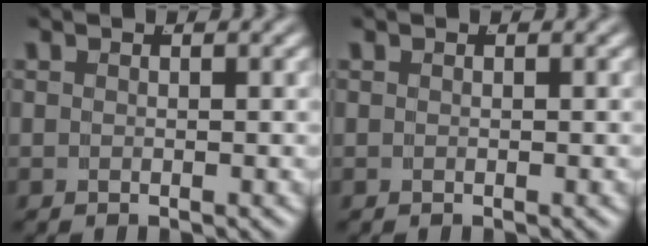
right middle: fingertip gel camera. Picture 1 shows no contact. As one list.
[{"total": 0.0}]